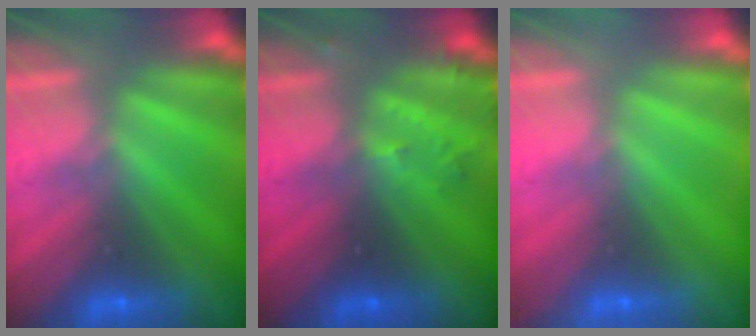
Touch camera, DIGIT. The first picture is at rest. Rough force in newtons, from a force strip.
{"total": 2.8}
{"total": 3.0}